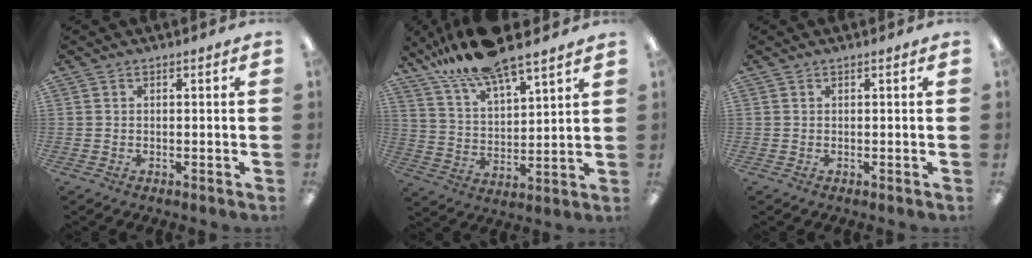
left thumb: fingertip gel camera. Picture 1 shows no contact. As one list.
[{"total": 14.4, "force": [12.4, 3.0, 6.7], "torque": [-0.141, -0.072, 0.220]}, {"total": 0.0}]